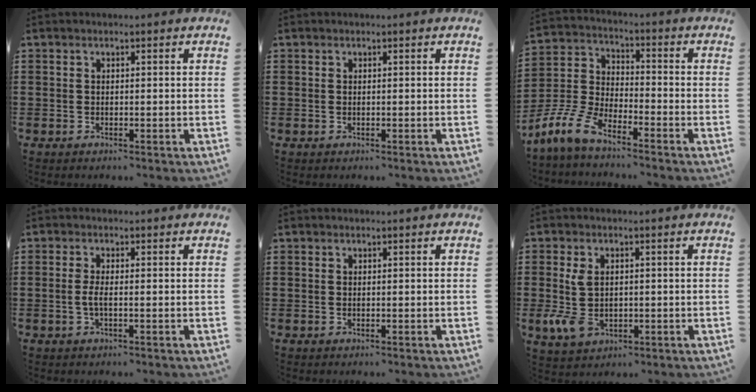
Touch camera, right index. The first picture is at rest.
{"total": 0.0}
{"total": 7.2, "force": [-6.1, 1.4, 3.5], "torque": [-0.107, -0.009, -0.128]}
{"total": 2.2, "force": [-0.6, 0.3, 2.1], "torque": [-0.053, -0.008, -0.016]}
{"total": 0.0}
{"total": 5.7, "force": [-0.5, 3.6, 4.4], "torque": [-0.125, -0.007, -0.017]}